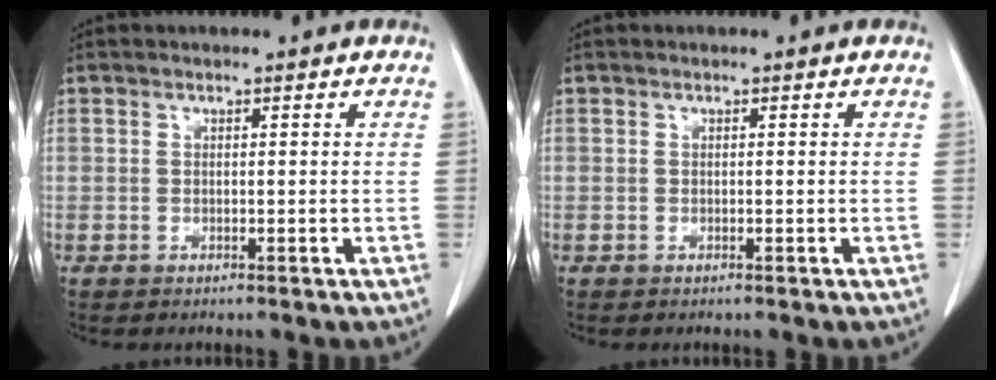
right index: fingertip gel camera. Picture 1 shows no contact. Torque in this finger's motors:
{"motor_torque": [-0.05, 0.05, 0.00, 0.00]}